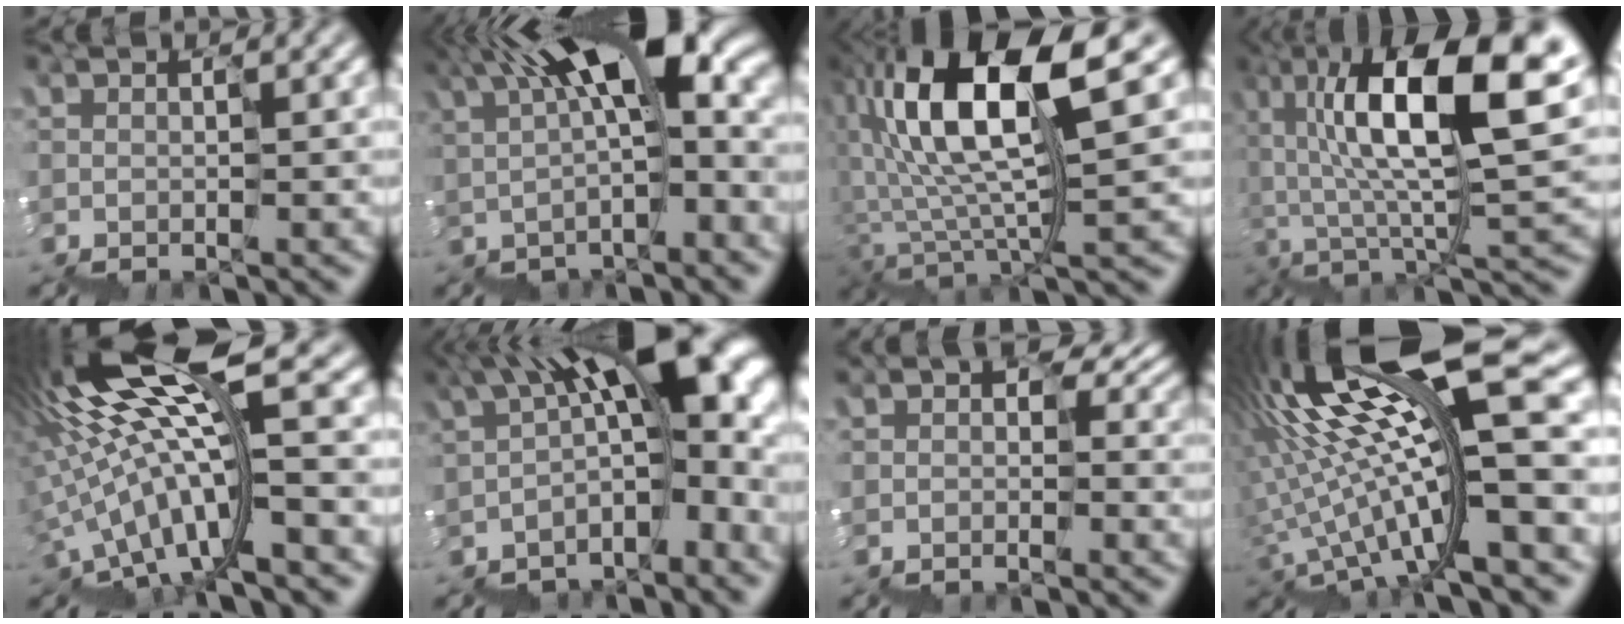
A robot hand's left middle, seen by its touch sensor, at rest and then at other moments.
{"total": 10.4, "force": [2.6, 3.4, 9.4], "torque": [-0.132, 0.034, 0.050]}
{"total": 8.6, "force": [2.6, 2.3, 7.9], "torque": [-0.159, 0.017, 0.052]}
{"total": 12.2, "force": [2.9, 4.6, 10.9], "torque": [-0.209, 0.020, 0.050]}
{"total": 10.9, "force": [0.1, 2.5, 10.6], "torque": [-0.205, 0.025, 0.011]}
{"total": 11.4, "force": [0.5, 4.6, 10.4], "torque": [-0.157, 0.031, 0.018]}
{"total": 2.9, "force": [-0.2, 2.2, 2.0], "torque": [-0.030, 0.009, -0.003]}
{"total": 14.0, "force": [2.0, 2.9, 13.5], "torque": [-0.248, 0.024, 0.040]}